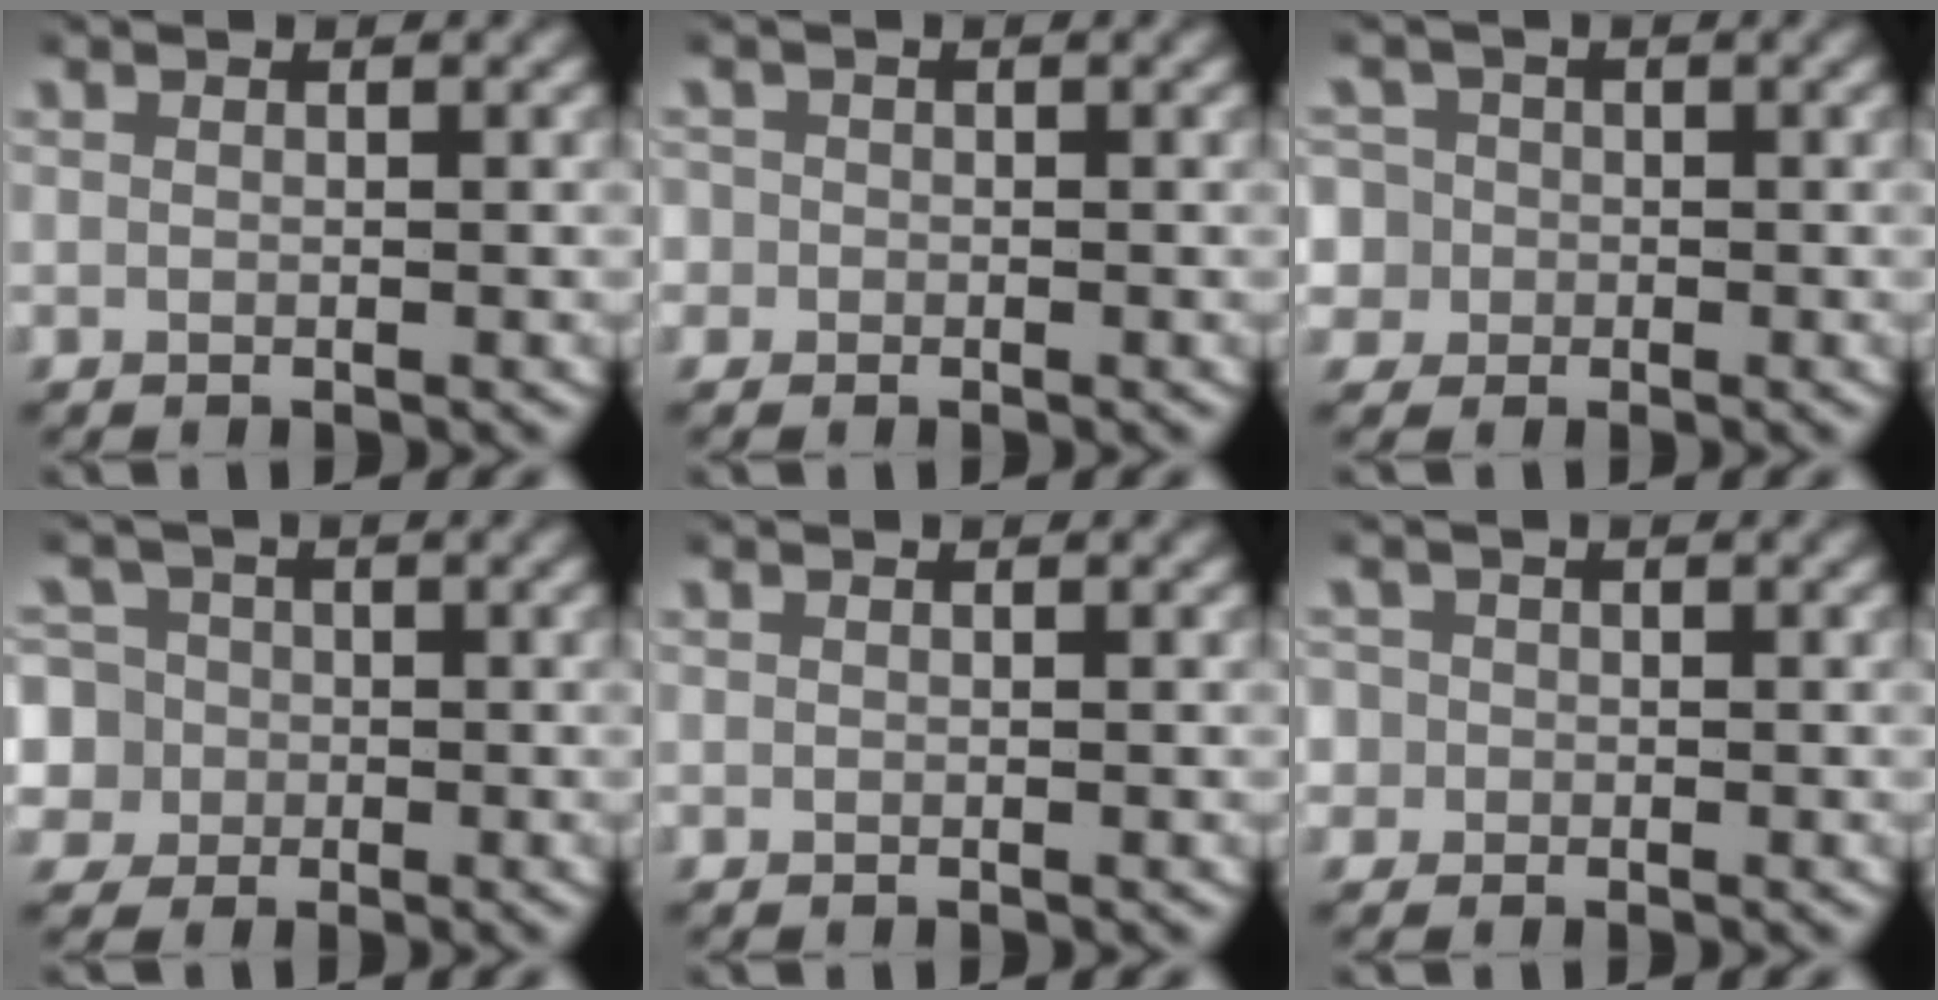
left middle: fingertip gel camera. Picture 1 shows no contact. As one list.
[{"total": 1.8, "force": [-0.1, 1.8, 0.2], "torque": [-0.006, -0.003, -0.008]}, {"total": 6.2, "force": [-0.7, 5.9, 1.7], "torque": [-0.053, -0.022, -0.016]}, {"total": 9.1, "force": [-1.7, 8.6, 2.3], "torque": [-0.075, -0.038, -0.032]}, {"total": 0.0}, {"total": 2.7, "force": [-0.2, 2.7, 0.5], "torque": [-0.016, -0.007, -0.008]}]